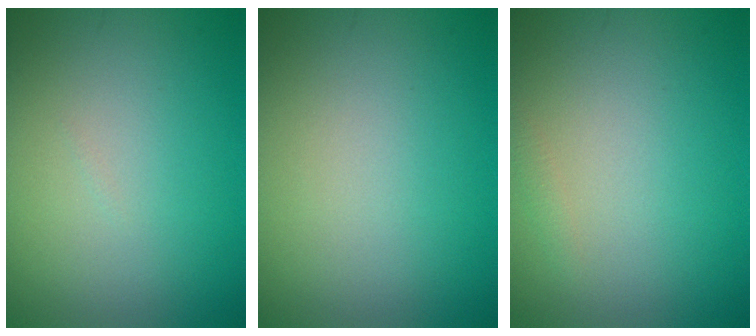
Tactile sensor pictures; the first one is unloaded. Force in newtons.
{"total": 0.0}
{"total": 0.6, "press": 0.6, "slide": 0.0}